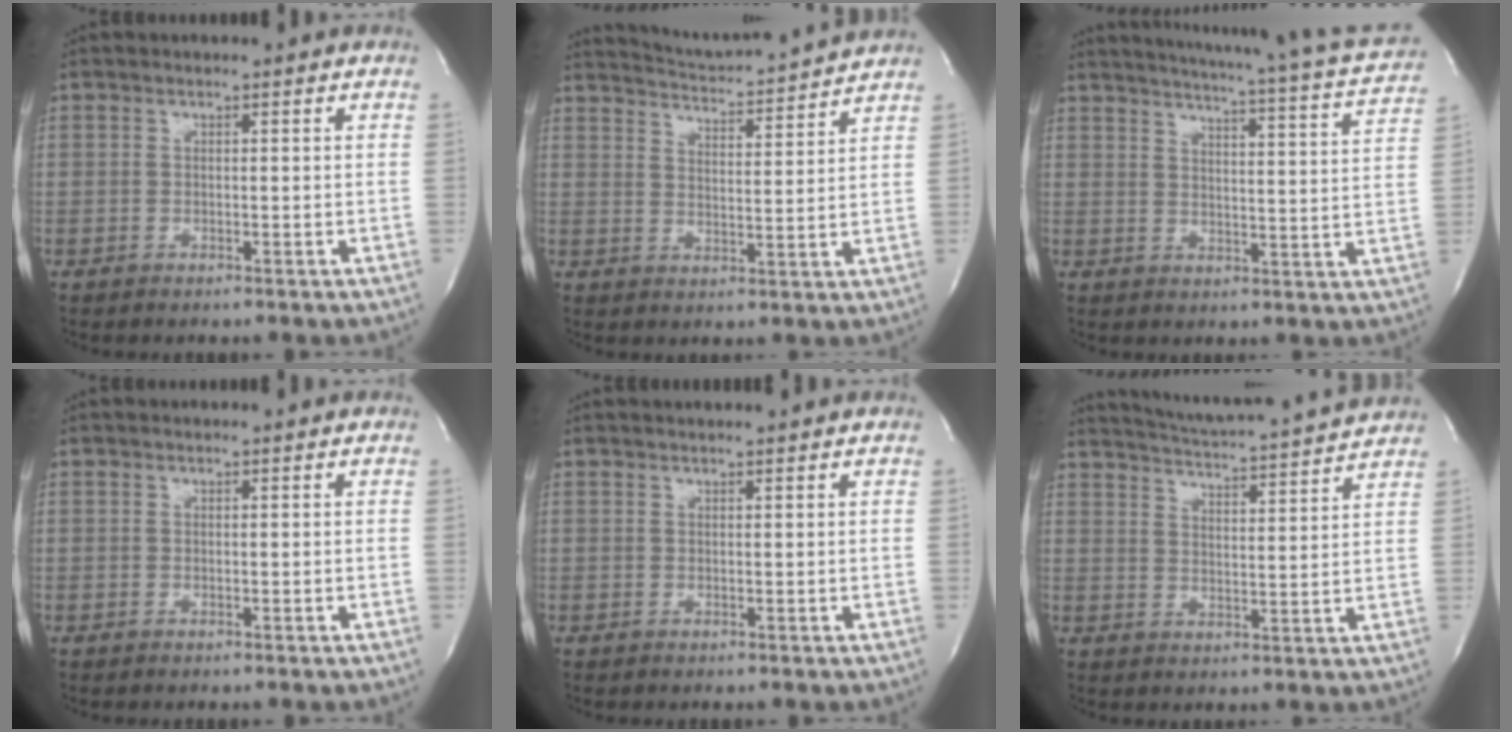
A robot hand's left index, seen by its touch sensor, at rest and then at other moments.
{"total": 12.3, "force": [12.0, -0.5, 2.8], "torque": [-0.055, 0.001, 0.174]}
{"total": 20.4, "force": [19.0, 0.0, 7.4], "torque": [-0.115, -0.061, 0.224]}
{"total": 0.0}
{"total": 3.2, "force": [3.0, -0.2, 1.0], "torque": [-0.013, 0.017, 0.038]}
{"total": 15.1, "force": [14.4, -0.5, 4.6], "torque": [-0.088, -0.010, 0.200]}